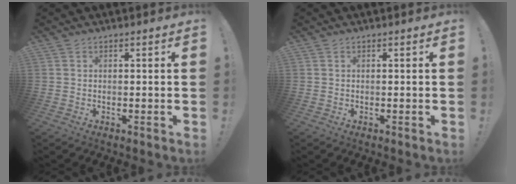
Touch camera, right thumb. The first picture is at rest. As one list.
[{"total": 0.0}]